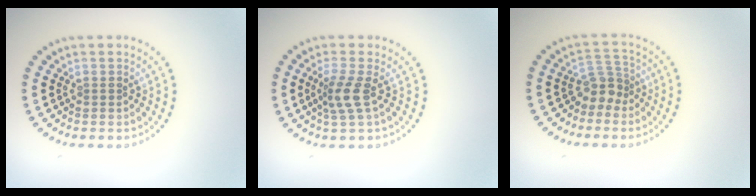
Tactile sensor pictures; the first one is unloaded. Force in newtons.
{"total": 2.4, "press": 1.8, "slide": 1.6}
{"total": 2.4, "press": 1.8, "slide": 1.6}